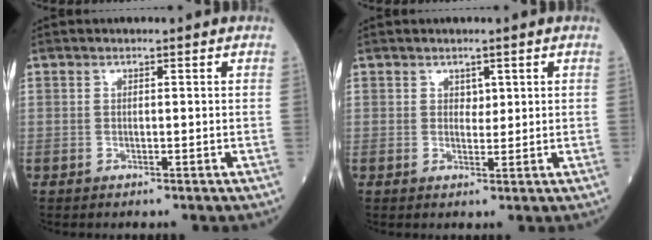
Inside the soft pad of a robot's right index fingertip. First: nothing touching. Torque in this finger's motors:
{"motor_torque": [-0.13, 0.03, -0.05, 0.00]}